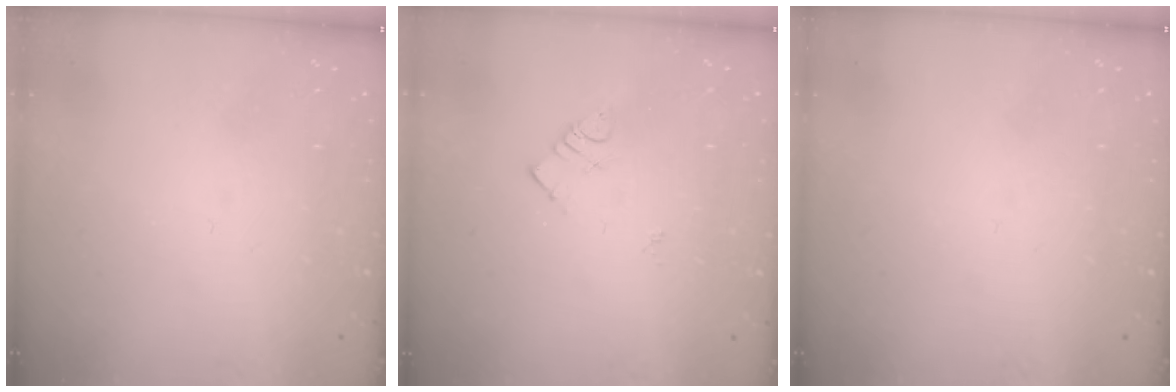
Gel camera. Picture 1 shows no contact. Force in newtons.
{"total": 4.1, "press": 4.0, "slide": 0.7}
{"total": 0.0}